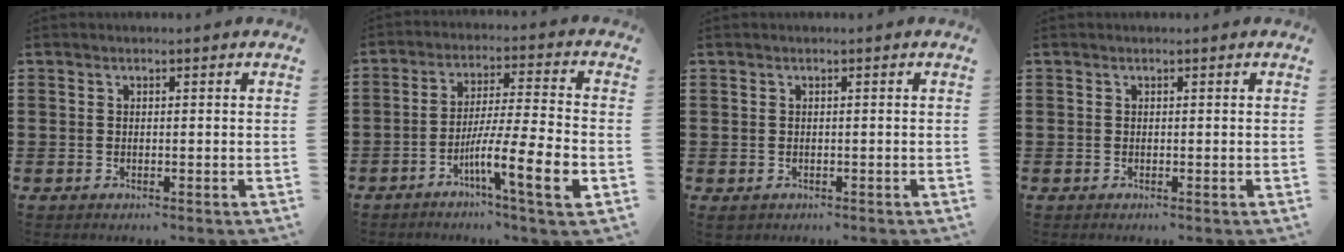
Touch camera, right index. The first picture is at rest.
{"total": 11.0, "force": [-4.9, 0.7, 9.8], "torque": [-0.175, -0.004, -0.091]}
{"total": 0.7, "force": [-0.6, 0.4, 0.0], "torque": [-0.003, 0.001, -0.013]}
{"total": 0.0}